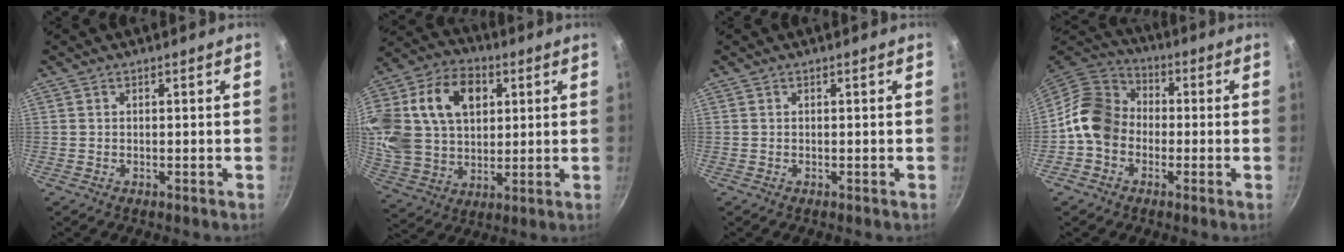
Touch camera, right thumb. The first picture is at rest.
{"total": 27.7, "force": [8.3, 19.5, 17.8], "torque": [-0.373, 0.022, 0.148]}
{"total": 0.0}
{"total": 11.3, "force": [-1.8, 9.4, 6.1], "torque": [-0.079, 0.034, -0.057]}